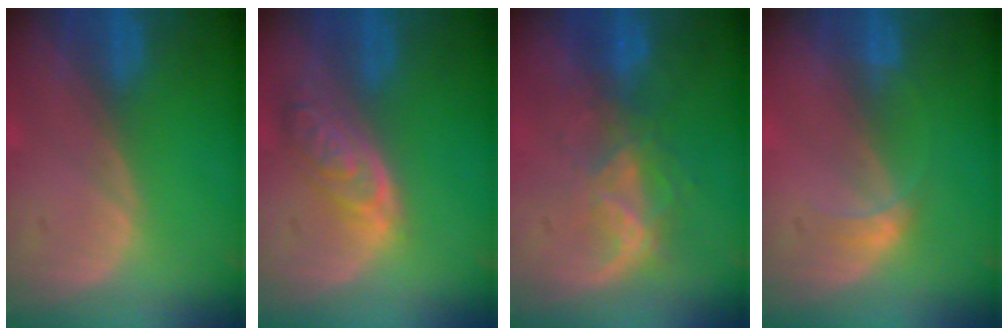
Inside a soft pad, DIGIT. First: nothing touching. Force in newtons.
{"total": 6.3, "press": 5.7, "slide": 2.8}
{"total": 6.4, "press": 5.9, "slide": 2.6}
{"total": 2.1, "press": 2.1, "slide": 0.2}